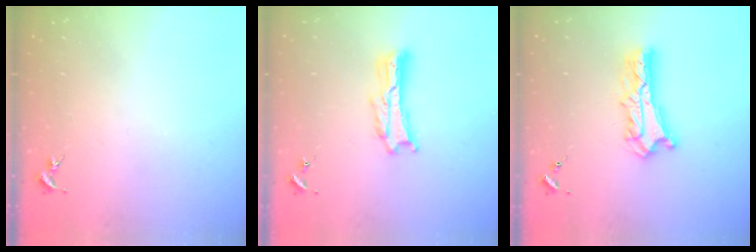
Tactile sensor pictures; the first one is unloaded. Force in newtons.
{"total": 2.4, "press": 2.4, "slide": 0.3}
{"total": 5.8, "press": 5.8, "slide": 0.4}